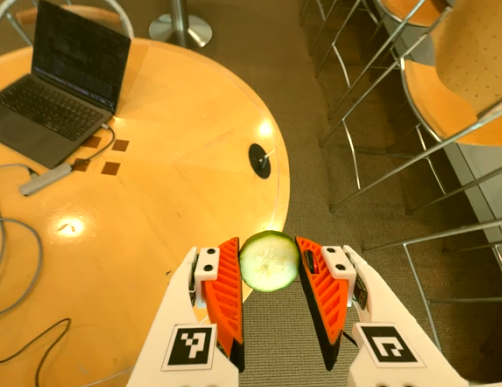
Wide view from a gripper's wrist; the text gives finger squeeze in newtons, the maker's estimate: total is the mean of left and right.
{"total": 9.7, "left": 10.0, "right": 9.3}